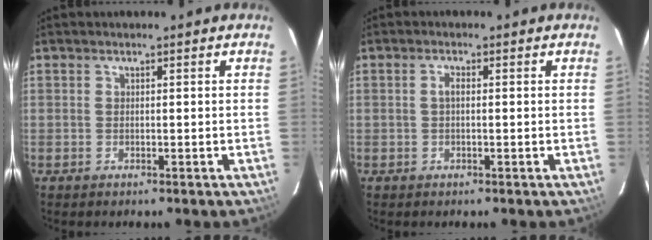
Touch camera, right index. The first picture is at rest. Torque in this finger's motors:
{"motor_torque": [0.43, 0.06, 0.22, 0.05]}